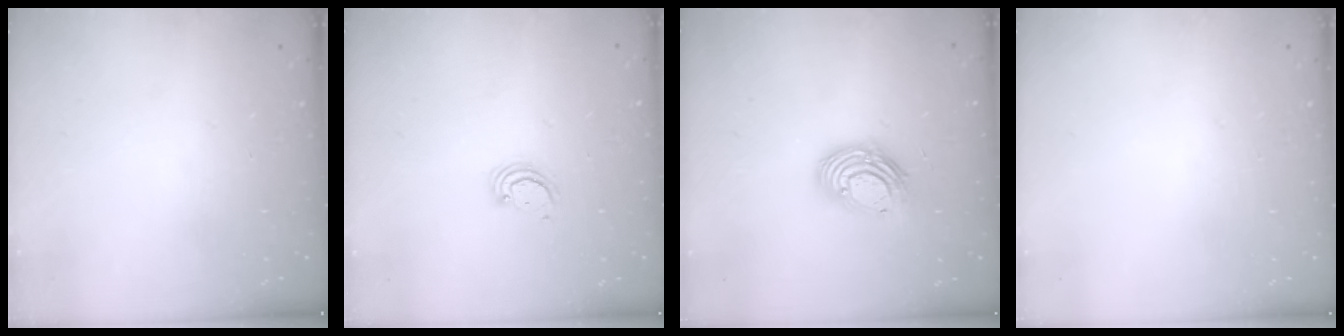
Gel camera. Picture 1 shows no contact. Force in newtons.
{"total": 2.6, "press": 2.6, "slide": 0.3}
{"total": 11.2, "press": 11.2, "slide": 1.0}
{"total": 0.0}